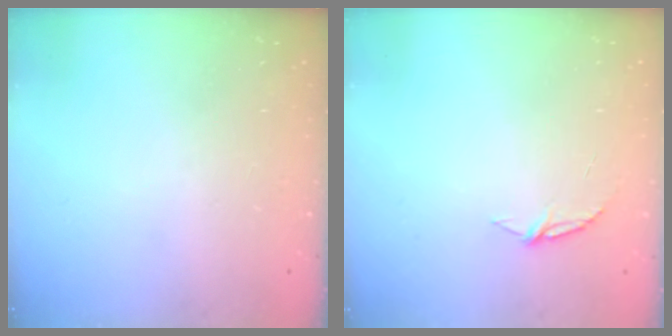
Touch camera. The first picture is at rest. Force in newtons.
{"total": 5.1, "press": 5.1, "slide": 0.5}